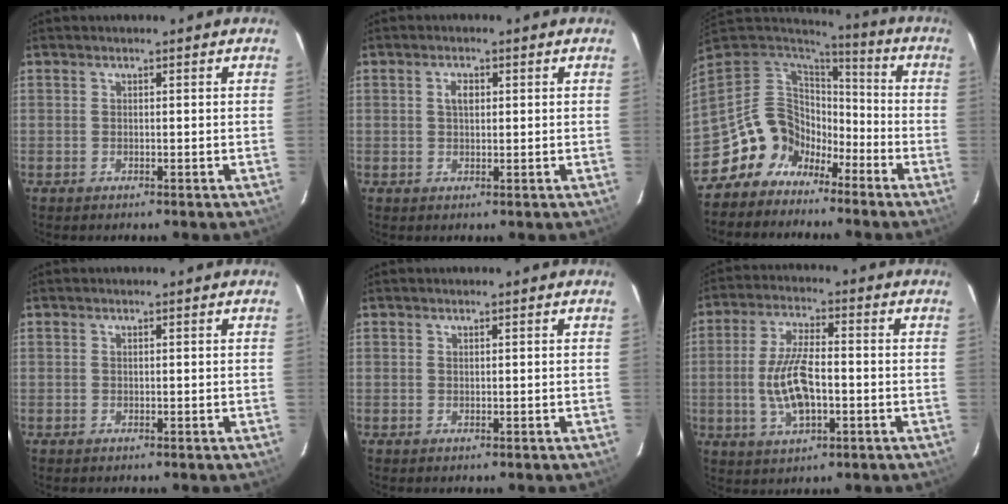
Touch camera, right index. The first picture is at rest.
{"total": 2.3, "force": [0.6, 1.4, 1.7], "torque": [-0.030, 0.006, 0.010]}
{"total": 12.8, "force": [-8.3, 9.0, 3.7], "torque": [-0.091, 0.026, -0.148]}
{"total": 0.0}
{"total": 0.0}
{"total": 10.3, "force": [-1.9, 4.1, 9.2], "torque": [-0.187, -0.001, -0.032]}